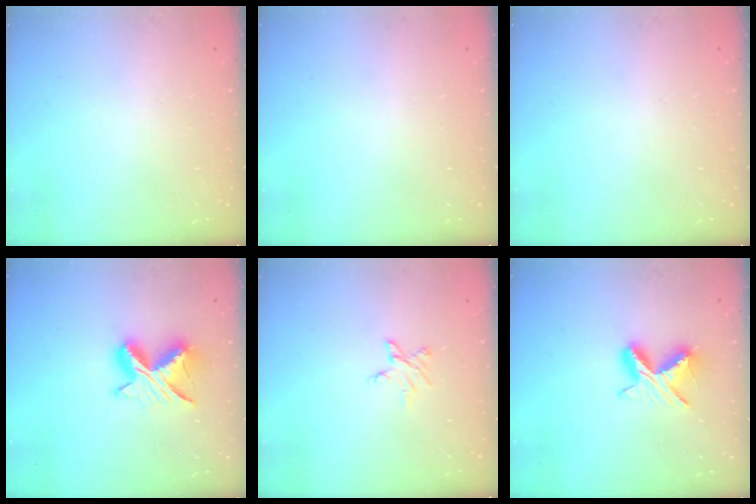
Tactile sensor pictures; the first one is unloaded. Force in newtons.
{"total": 0.0}
{"total": 0.0}
{"total": 9.6, "press": 9.6, "slide": 0.6}
{"total": 4.0, "press": 4.0, "slide": 0.5}
{"total": 8.7, "press": 8.7, "slide": 0.6}